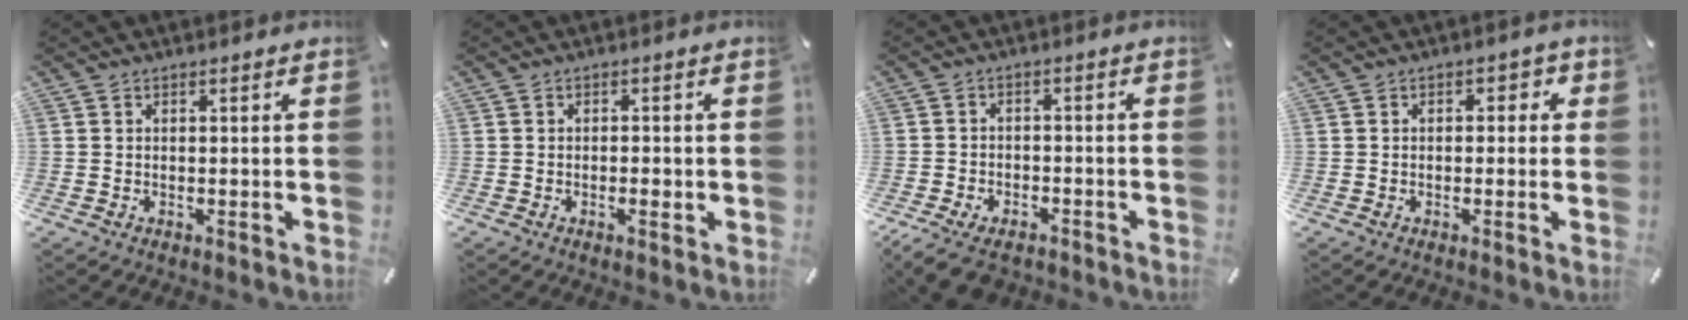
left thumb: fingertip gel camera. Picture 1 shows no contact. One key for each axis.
{"total": 1.9, "fx": -0.5, "fy": 0.9, "fz": 1.6, "tx": -0.029, "ty": 0.001, "tz": -0.009}
{"total": 5.7, "fx": -4.4, "fy": 2.8, "fz": 2.4, "tx": -0.052, "ty": 0.017, "tz": -0.085}
{"total": 2.2, "fx": -0.3, "fy": 1.6, "fz": 1.5, "tx": -0.013, "ty": 0.005, "tz": -0.012}